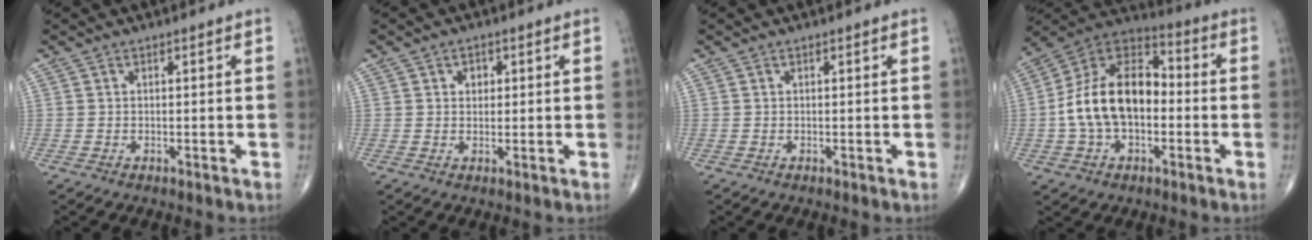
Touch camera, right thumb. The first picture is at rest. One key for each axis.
{"total": 2.4, "fx": 0.8, "fy": 1.9, "fz": 1.2, "tx": -0.007, "ty": -0.001, "tz": 0.009}
{"total": 0.0}
{"total": 17.6, "fx": -1.6, "fy": 10.9, "fz": 13.7, "tx": -0.233, "ty": 0.042, "tz": -0.037}